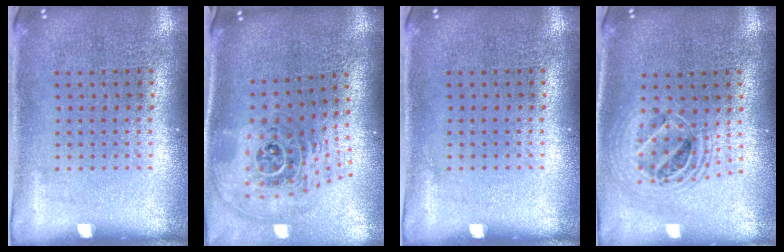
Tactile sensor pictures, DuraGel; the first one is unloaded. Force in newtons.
{"total": 2.4, "press": 1.6, "slide": 1.7}
{"total": 0.0}
{"total": 1.9, "press": 1.6, "slide": 1.1}